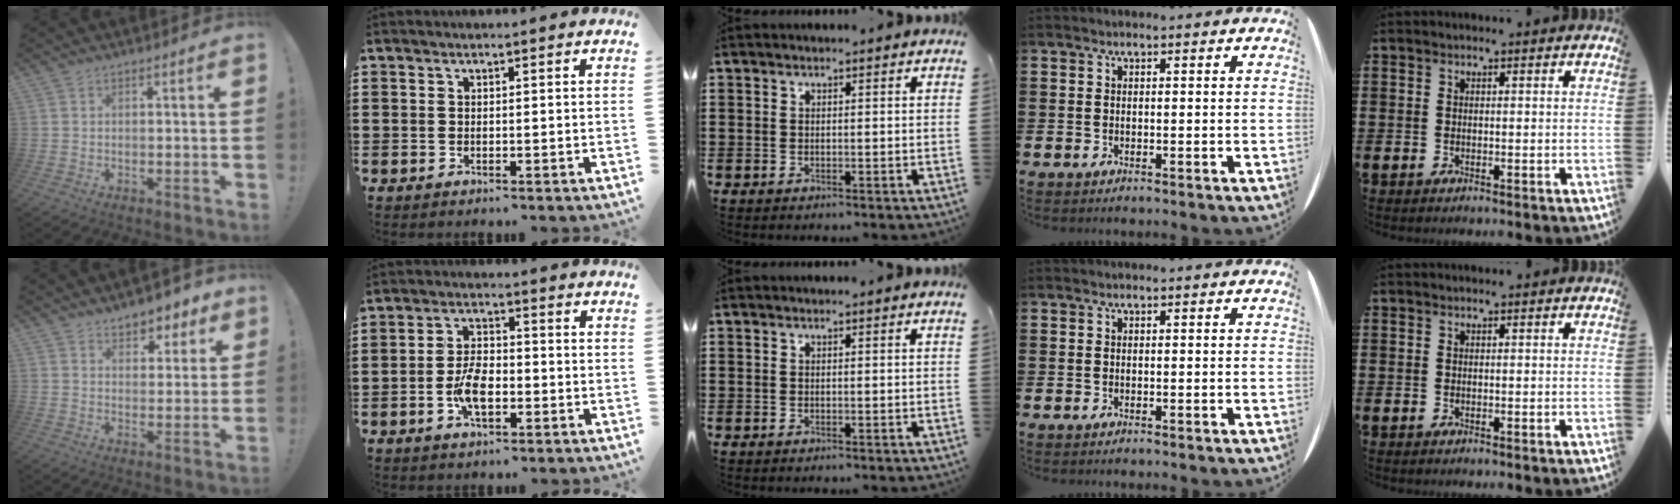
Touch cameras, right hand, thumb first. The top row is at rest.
{"thumb": {"total": 6.3, "force": [4.6, 3.9, 1.9], "torque": [-0.018, -0.032, 0.084]}, "index": {"total": 6.1, "force": [-1.8, 3.0, 5.0], "torque": [-0.112, 0.000, -0.037]}}